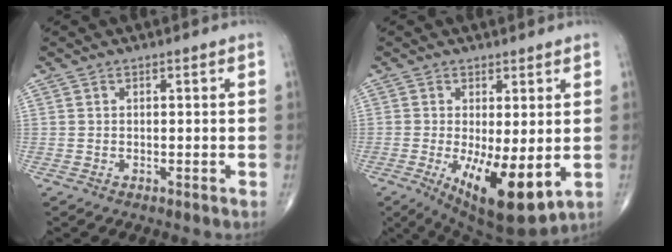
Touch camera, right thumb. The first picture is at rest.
{"total": 12.6, "force": [-2.6, 4.4, 11.6], "torque": [-0.183, -0.028, -0.024]}